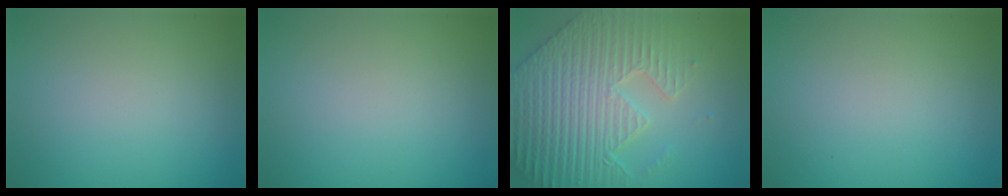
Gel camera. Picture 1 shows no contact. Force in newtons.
{"total": 0.0}
{"total": 8.2, "press": 6.4, "slide": 5.1}
{"total": 0.0}